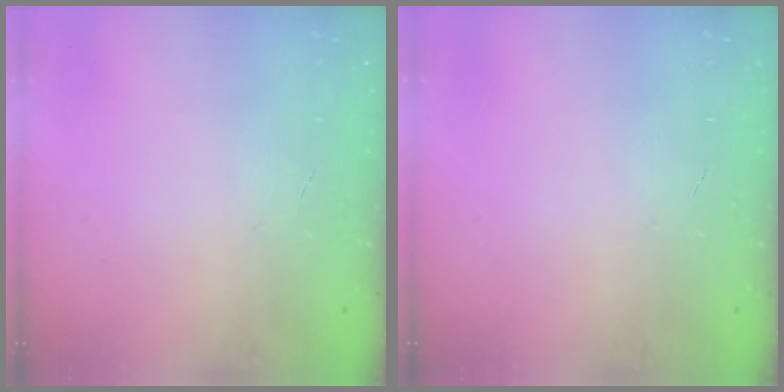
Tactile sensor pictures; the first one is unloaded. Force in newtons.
{"total": 0.0}